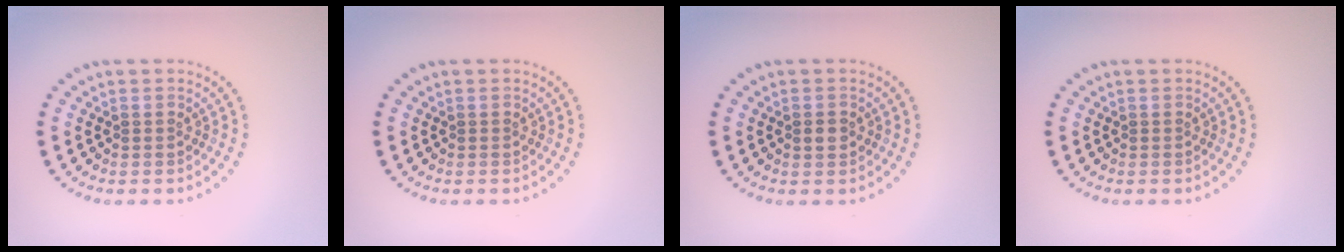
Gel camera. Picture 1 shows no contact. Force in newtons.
{"total": 0.0}
{"total": 1.0, "press": 0.9, "slide": 0.3}
{"total": 0.0}